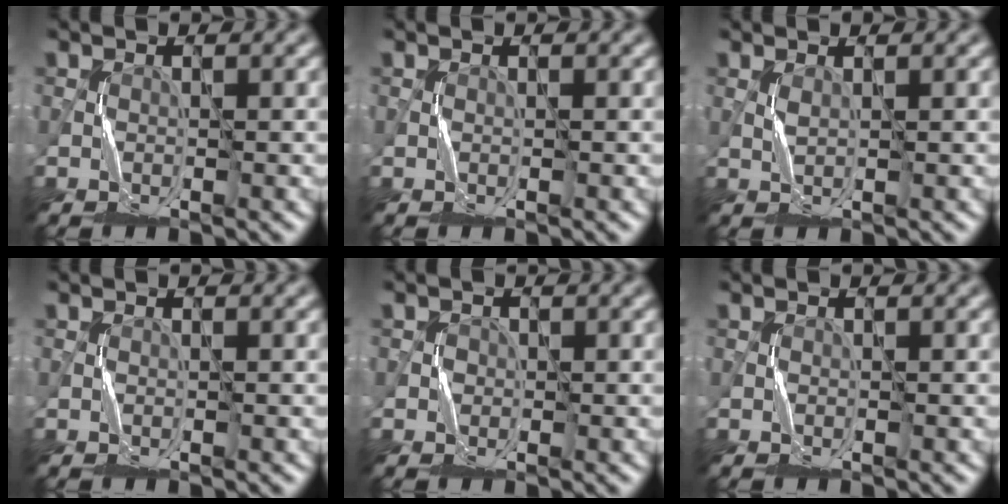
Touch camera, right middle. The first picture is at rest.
{"total": 0.0}
{"total": 0.6, "force": [0.6, -0.1, 0.2], "torque": [-0.010, -0.002, 0.013]}
{"total": 0.0}
{"total": 0.8, "force": [0.0, 0.8, -0.2], "torque": [0.011, -0.001, -0.001]}
{"total": 0.0}